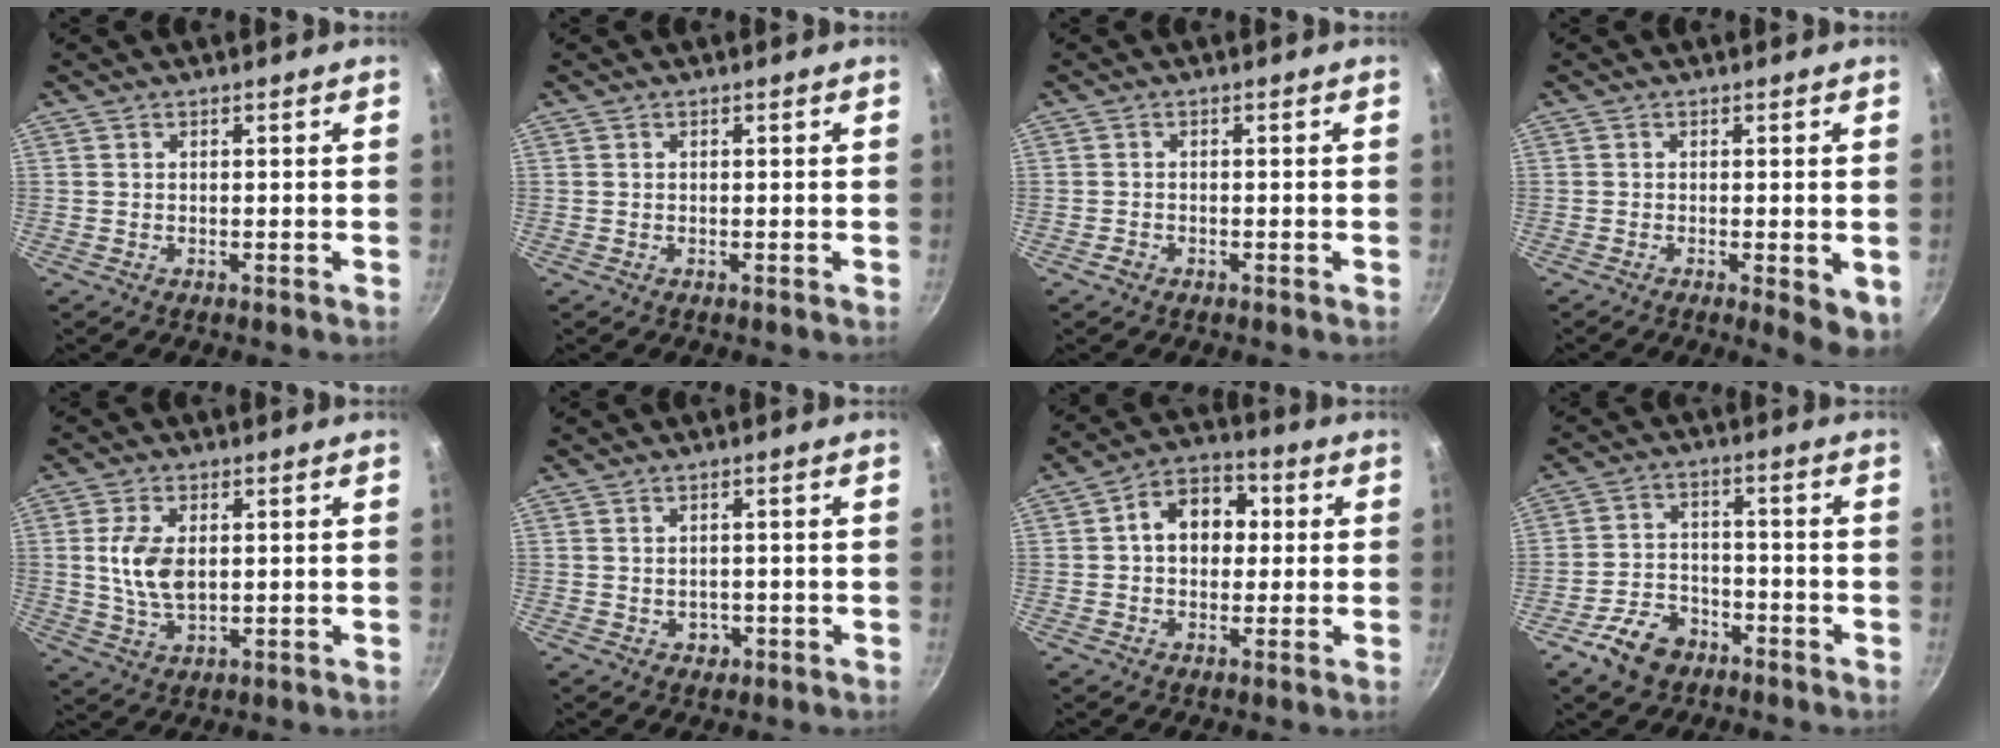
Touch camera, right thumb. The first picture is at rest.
{"total": 0.0}
{"total": 1.2, "force": [-0.8, 0.8, 0.5], "torque": [-0.012, 0.009, -0.015]}
{"total": 5.7, "force": [-1.4, 1.8, 5.3], "torque": [-0.061, -0.007, -0.016]}
{"total": 7.9, "force": [0.9, 4.4, 6.5], "torque": [-0.126, -0.007, 0.019]}
{"total": 2.2, "force": [-0.5, 1.8, 1.1], "torque": [-0.012, 0.002, 0.000]}
{"total": 10.5, "force": [1.3, 7.8, 6.9], "torque": [-0.063, 0.023, 0.005]}
{"total": 8.6, "force": [-5.2, 5.6, 4.0], "torque": [-0.060, 0.042, -0.092]}